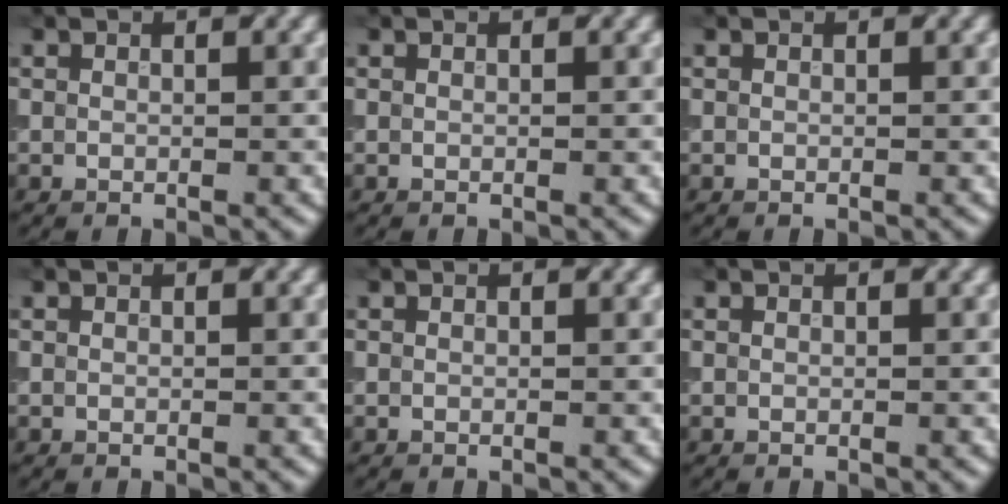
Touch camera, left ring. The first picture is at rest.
{"total": 0.0}
{"total": 0.0}
{"total": 0.0}
{"total": 0.0}
{"total": 0.0}